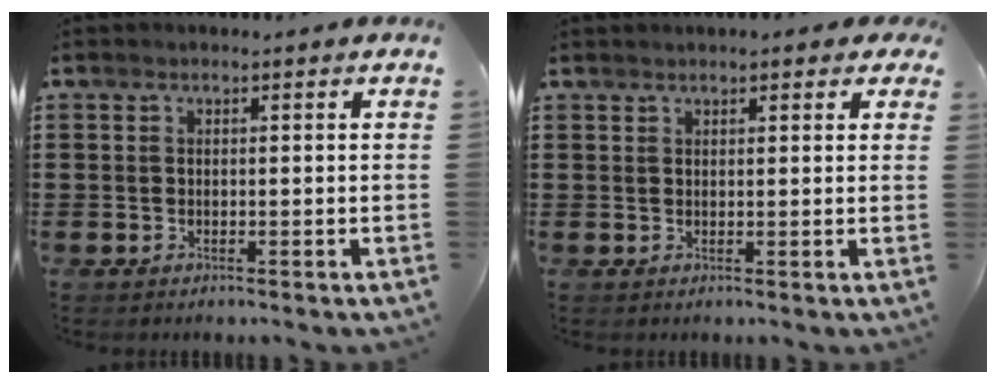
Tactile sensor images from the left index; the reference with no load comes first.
{"total": 1.5, "force": [1.3, 0.3, 0.6], "torque": [-0.015, 0.004, 0.024]}